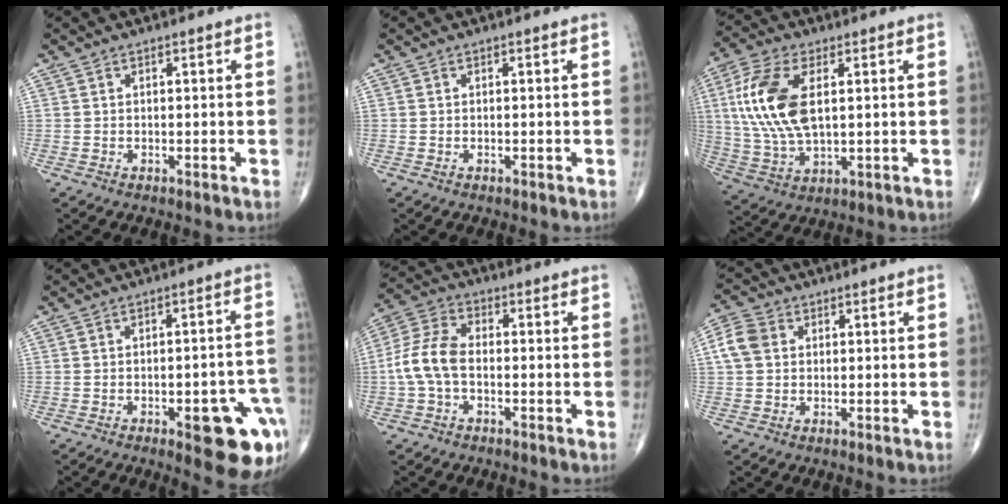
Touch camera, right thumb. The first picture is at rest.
{"total": 0.0}
{"total": 15.1, "force": [2.9, 7.7, 12.7], "torque": [-0.277, -0.003, 0.059]}
{"total": 13.7, "force": [-5.6, 4.5, 11.7], "torque": [-0.088, 0.030, -0.054]}
{"total": 8.5, "force": [-1.3, 5.0, 6.7], "torque": [-0.145, 0.027, -0.035]}
{"total": 5.4, "force": [1.0, 4.4, 3.1], "torque": [-0.063, 0.012, 0.013]}